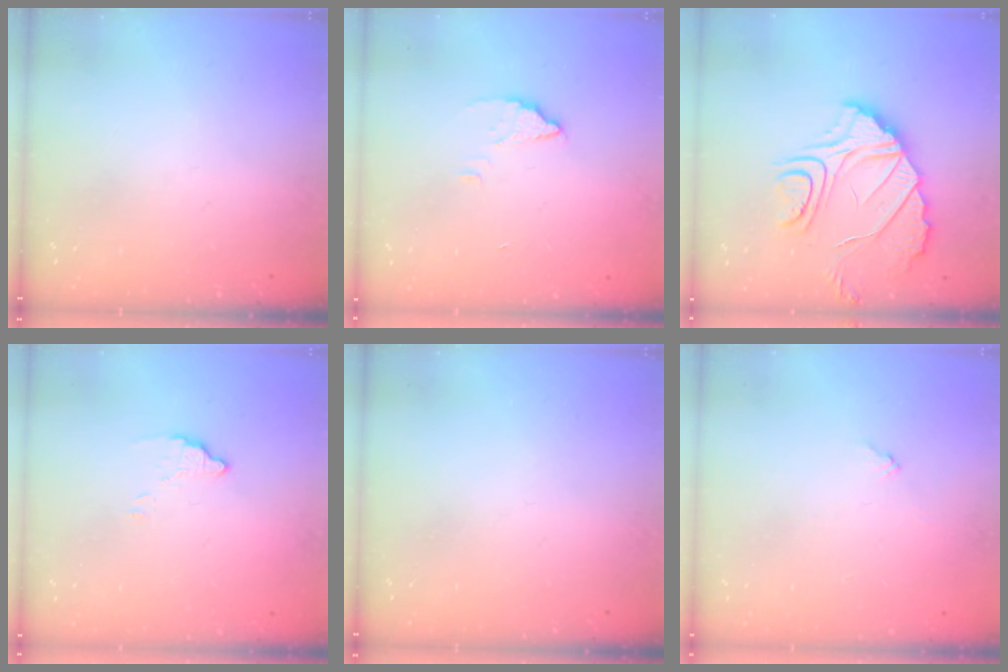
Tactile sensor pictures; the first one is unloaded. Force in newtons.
{"total": 2.6, "press": 2.6, "slide": 0.2}
{"total": 11.9, "press": 11.9, "slide": 0.9}
{"total": 3.0, "press": 3.0, "slide": 0.1}
{"total": 0.0}
{"total": 3.9, "press": 3.9, "slide": 0.3}